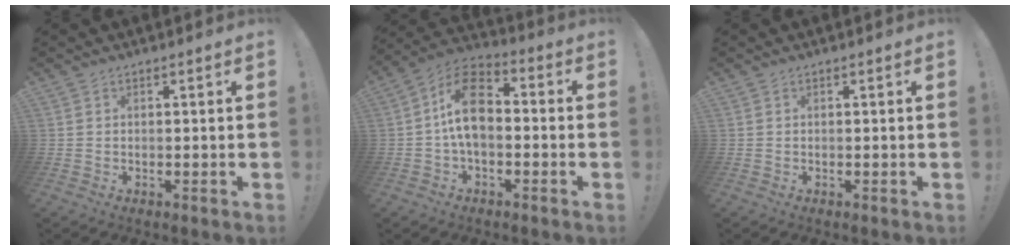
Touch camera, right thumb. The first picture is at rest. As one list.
[{"total": 13.5, "force": [0.0, 8.5, 10.4], "torque": [-0.183, 0.015, -0.001]}, {"total": 0.0}]